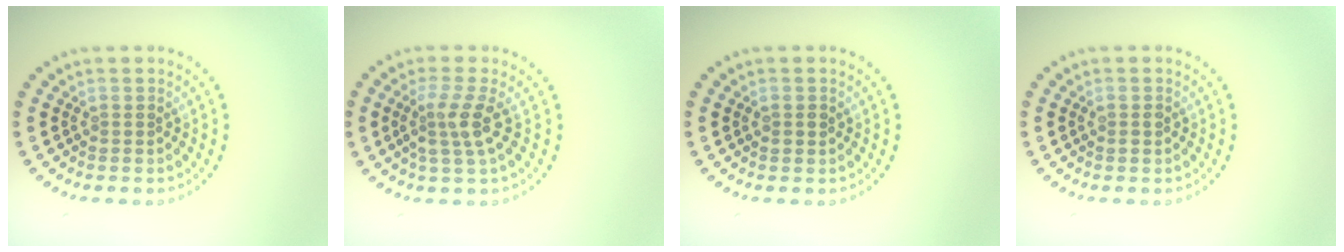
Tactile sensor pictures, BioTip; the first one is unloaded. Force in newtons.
{"total": 2.9, "press": 2.3, "slide": 1.8}
{"total": 0.9, "press": 0.9, "slide": 0.1}
{"total": 0.8, "press": 0.8, "slide": 0.2}